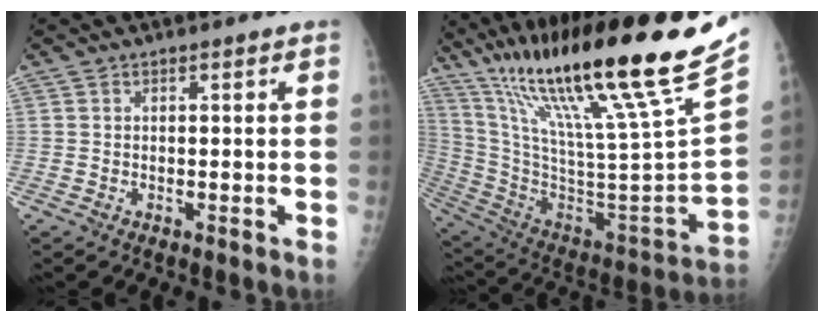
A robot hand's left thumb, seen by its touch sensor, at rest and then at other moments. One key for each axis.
{"total": 35.5, "fx": 23.6, "fy": 3.3, "fz": 26.2, "tx": -0.427, "ty": -0.090, "tz": 0.396}